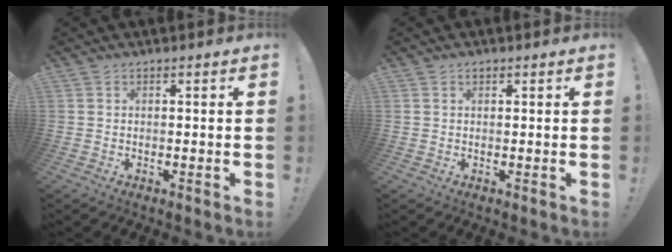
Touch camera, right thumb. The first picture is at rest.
{"total": 0.6, "force": [0.4, 0.4, 0.2], "torque": [0.001, -0.002, 0.007]}